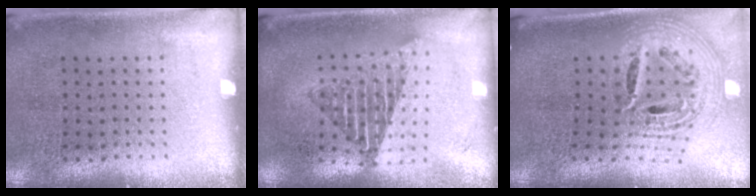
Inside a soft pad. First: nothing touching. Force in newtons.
{"total": 1.6, "press": 1.4, "slide": 0.9}
{"total": 2.3, "press": 1.6, "slide": 1.7}